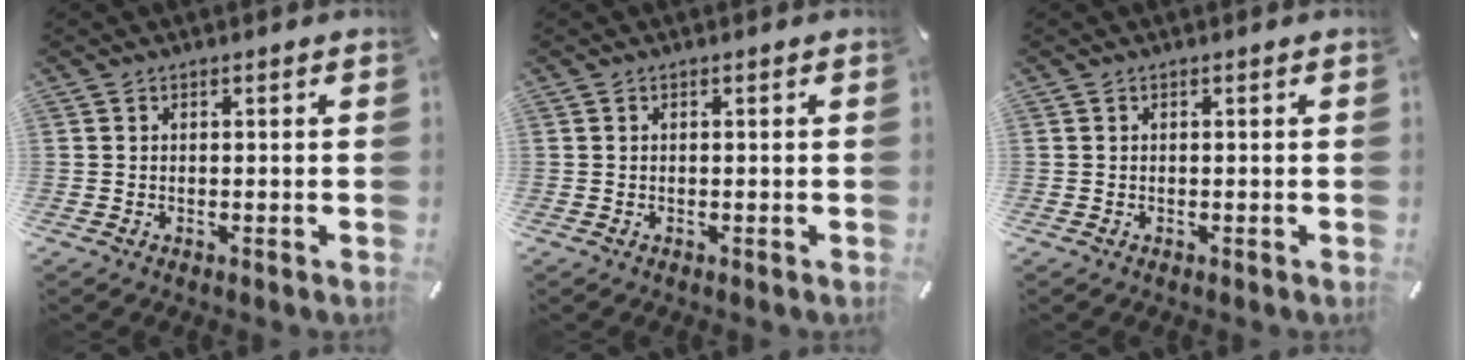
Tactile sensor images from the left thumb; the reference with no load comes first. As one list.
[{"total": 0.0}, {"total": 0.0}]